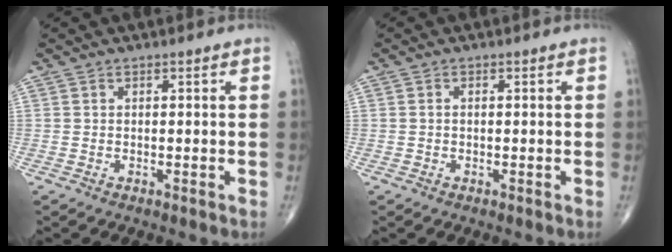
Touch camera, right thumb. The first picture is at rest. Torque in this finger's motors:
{"motor_torque": [-0.20, -0.20, -0.22, -0.01, 0.08]}